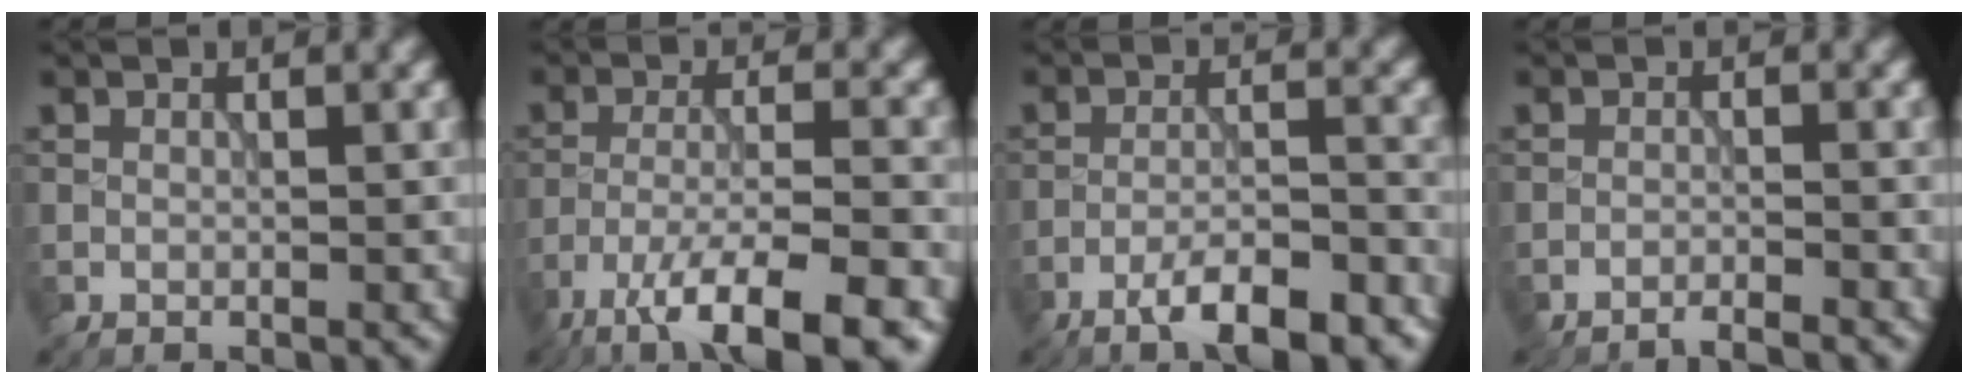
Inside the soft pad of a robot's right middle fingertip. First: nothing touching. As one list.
[{"total": 9.0, "force": [-6.0, 1.8, 6.5], "torque": [-0.107, -0.003, -0.104]}, {"total": 6.1, "force": [-4.2, 1.2, 4.3], "torque": [-0.069, 0.005, -0.068]}, {"total": 1.9, "force": [-1.7, 0.1, 0.8], "torque": [-0.005, 0.002, -0.037]}]